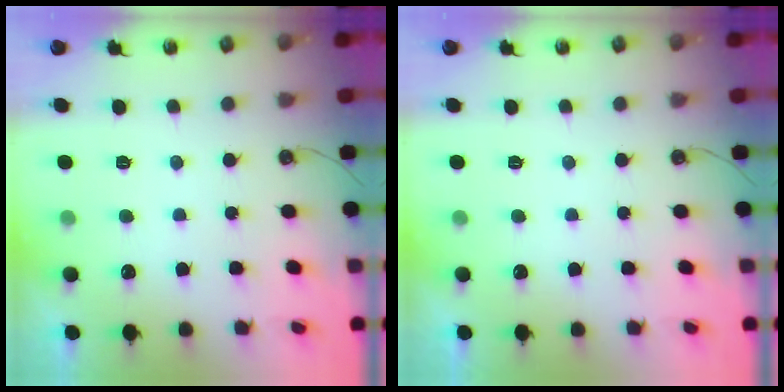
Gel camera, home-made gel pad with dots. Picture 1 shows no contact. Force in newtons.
{"total": 0.0}